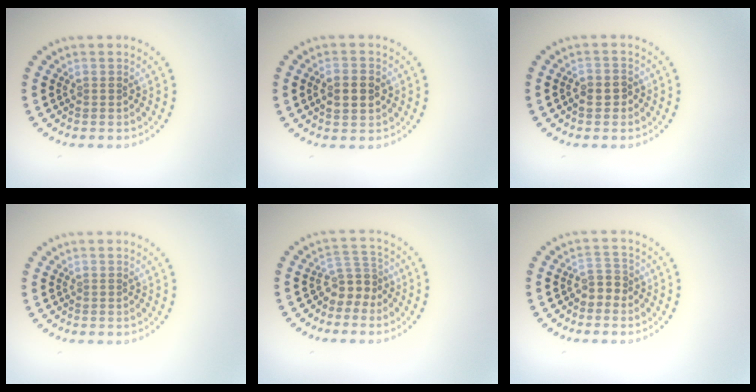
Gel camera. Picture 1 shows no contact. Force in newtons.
{"total": 2.8, "press": 2.8, "slide": 0.1}
{"total": 1.3, "press": 1.2, "slide": 0.5}
{"total": 0.0}
{"total": 2.8, "press": 1.9, "slide": 2.0}
{"total": 1.8, "press": 1.6, "slide": 0.9}